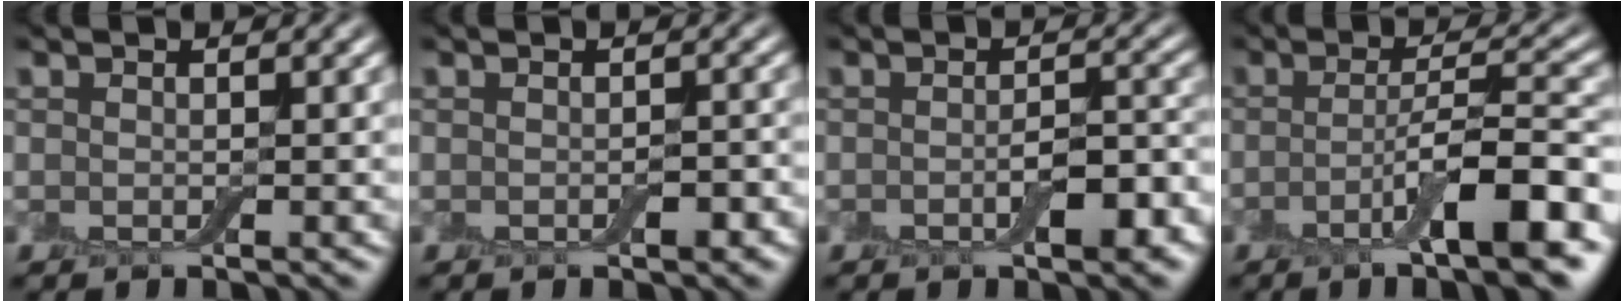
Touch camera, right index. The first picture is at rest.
{"total": 1.3, "force": [-0.5, 0.6, 1.0], "torque": [-0.016, 0.001, -0.006]}
{"total": 3.5, "force": [-1.4, 1.3, 3.0], "torque": [-0.051, 0.000, -0.021]}
{"total": 8.3, "force": [-3.6, 1.4, 7.4], "torque": [-0.112, 0.009, -0.064]}